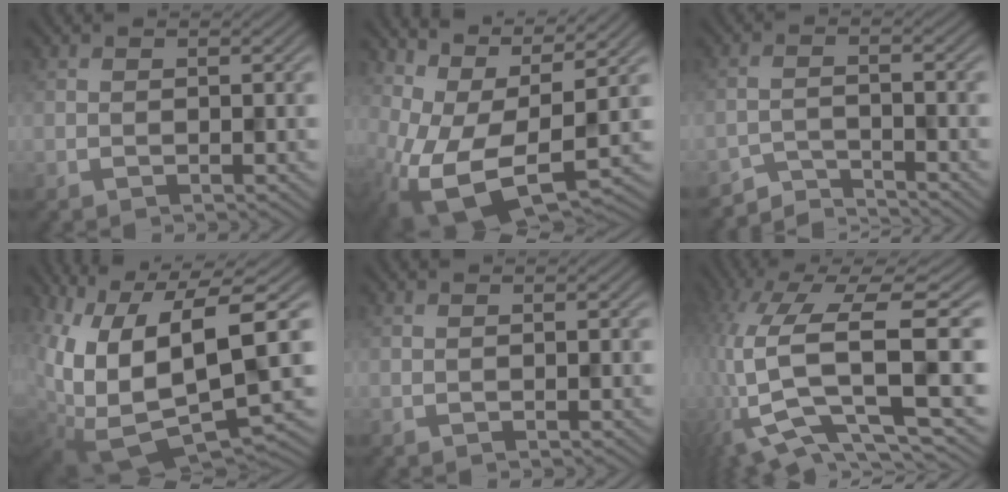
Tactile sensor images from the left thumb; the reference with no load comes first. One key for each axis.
{"total": 12.1, "fx": 0.9, "fy": 6.0, "fz": 10.5, "tx": -0.219, "ty": -0.015, "tz": 0.028}
{"total": 3.5, "fx": -3.4, "fy": 0.2, "fz": 0.6, "tx": -0.007, "ty": 0.001, "tz": -0.072}
{"total": 15.4, "fx": 1.8, "fy": 6.8, "fz": 13.7, "tx": -0.269, "ty": -0.019, "tz": 0.048}
{"total": 0.0}
{"total": 13.9, "fx": -1.8, "fy": 5.2, "fz": 12.8, "tx": -0.299, "ty": -0.019, "tz": 0.006}